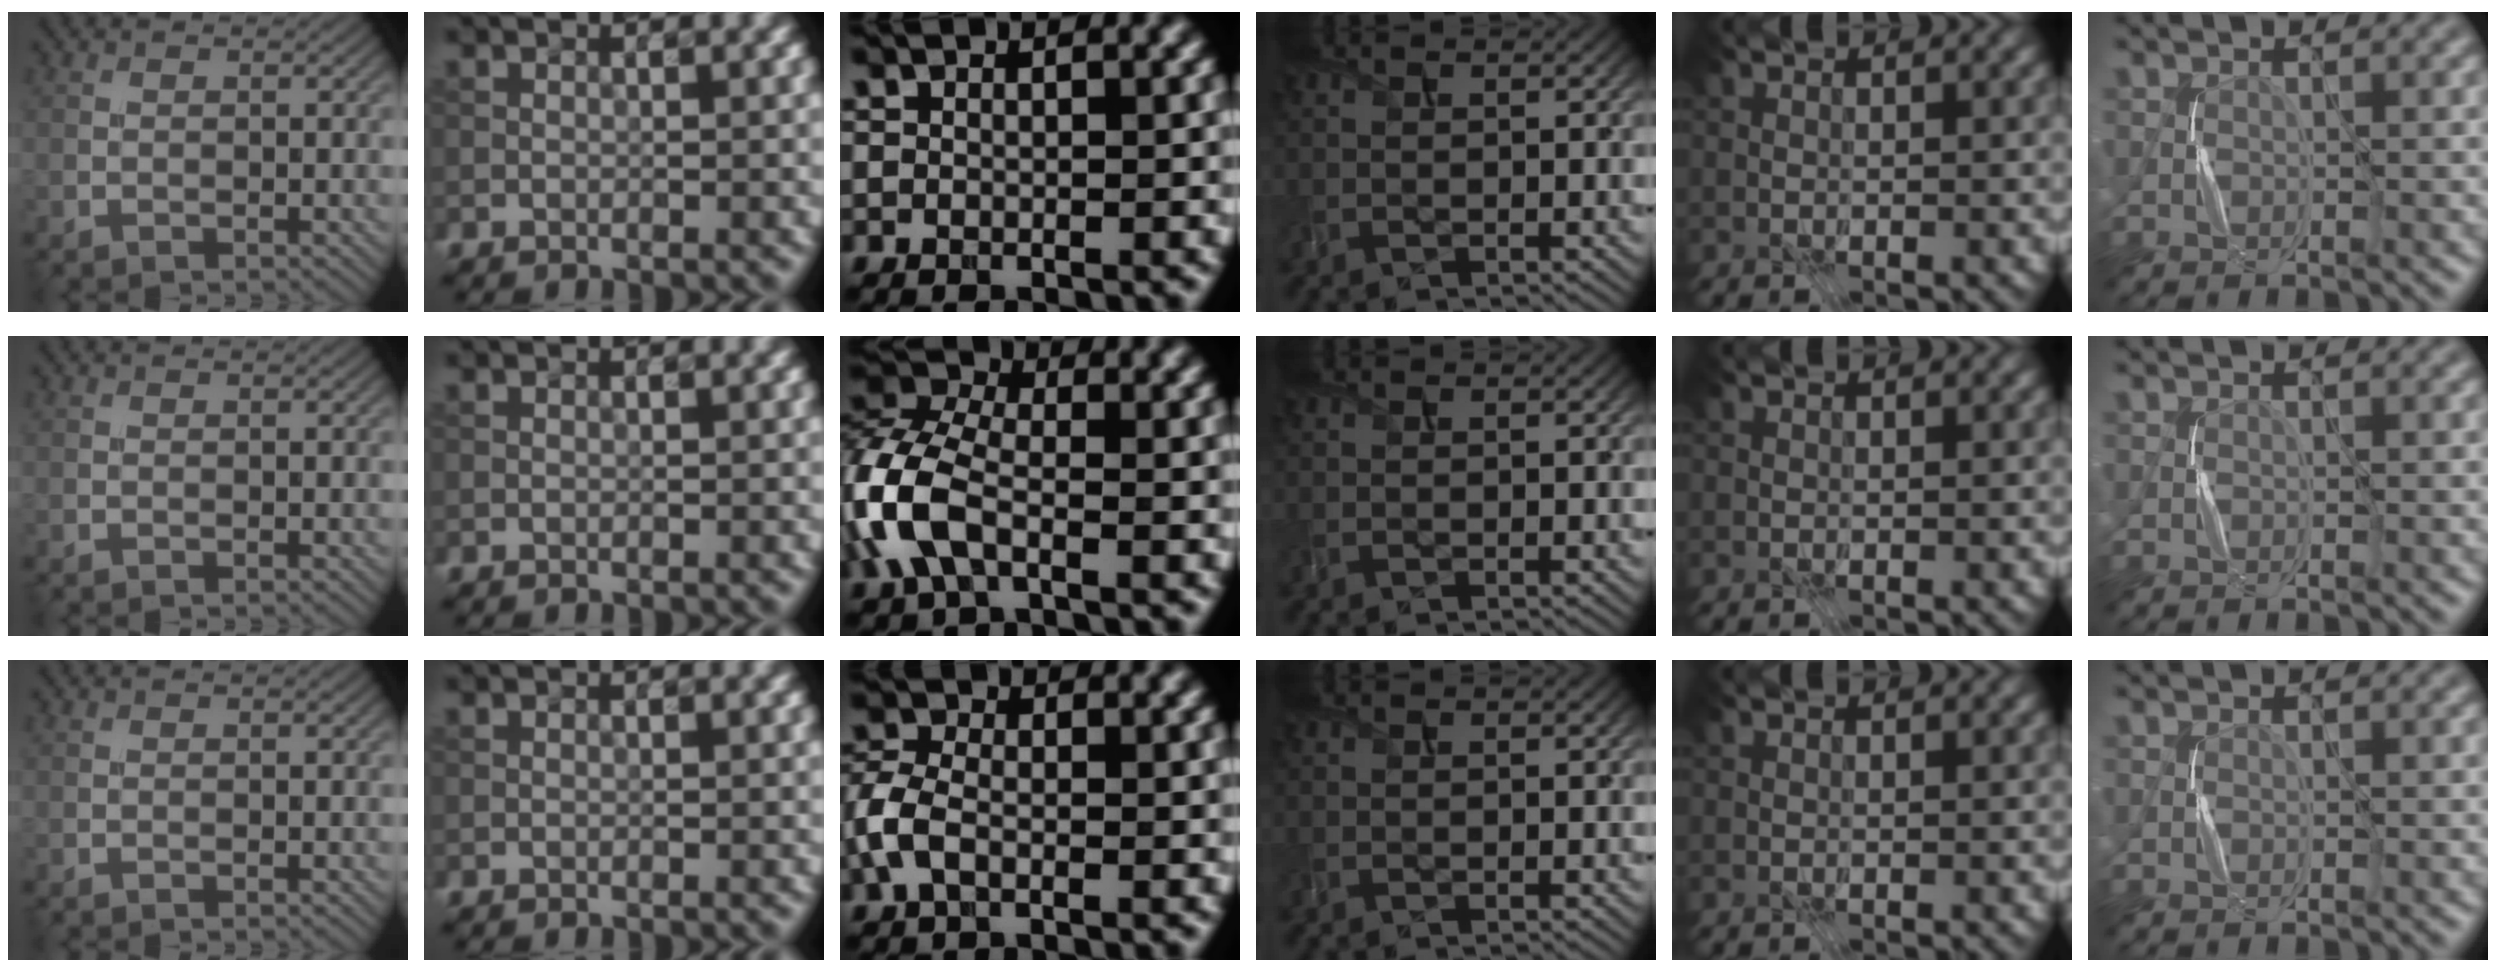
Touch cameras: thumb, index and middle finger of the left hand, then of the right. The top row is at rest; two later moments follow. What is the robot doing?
{"motion": "press", "object": "stapler"}